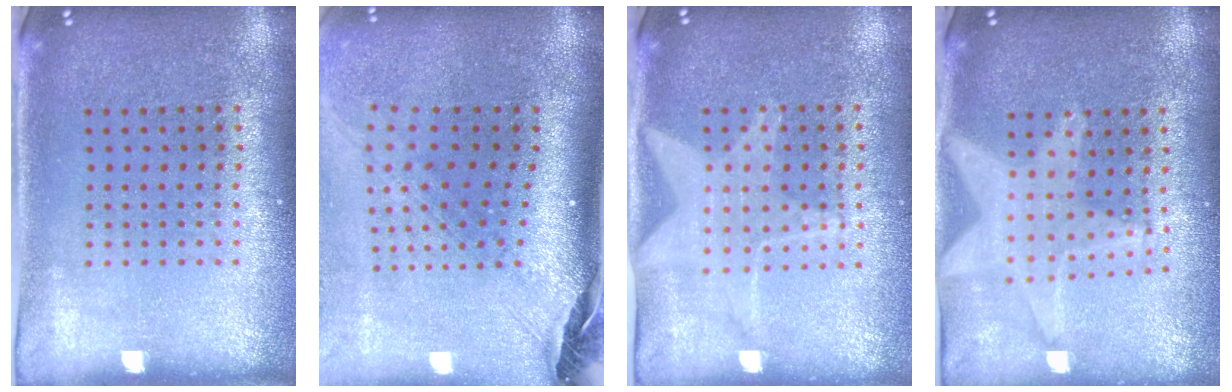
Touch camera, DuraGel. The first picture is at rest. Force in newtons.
{"total": 2.9, "press": 2.0, "slide": 2.0}
{"total": 1.6, "press": 1.5, "slide": 0.6}
{"total": 2.1, "press": 1.7, "slide": 1.2}